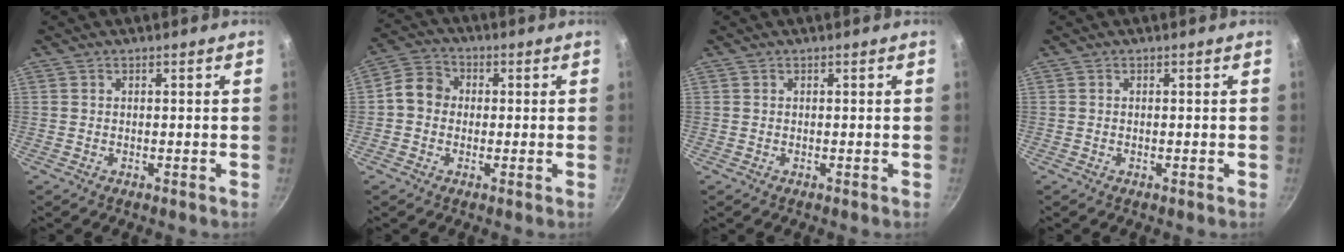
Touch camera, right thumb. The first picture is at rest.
{"total": 6.4, "force": [-0.1, 5.5, 3.1], "torque": [-0.034, 0.015, -0.022]}
{"total": 0.0}
{"total": 0.0}